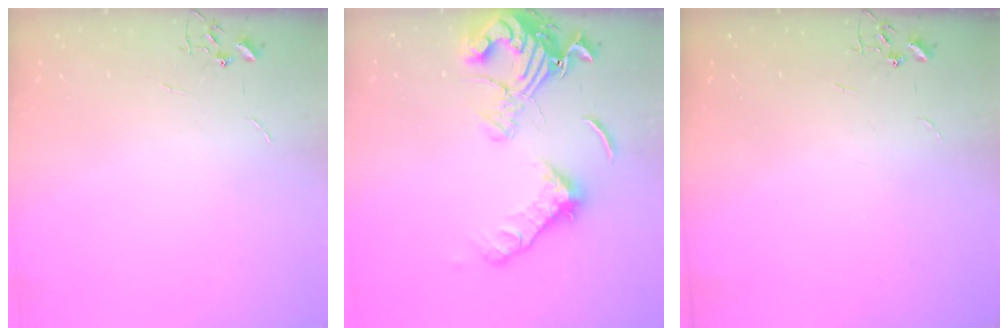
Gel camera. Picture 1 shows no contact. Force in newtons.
{"total": 18.8, "press": 18.7, "slide": 2.3}
{"total": 0.0}